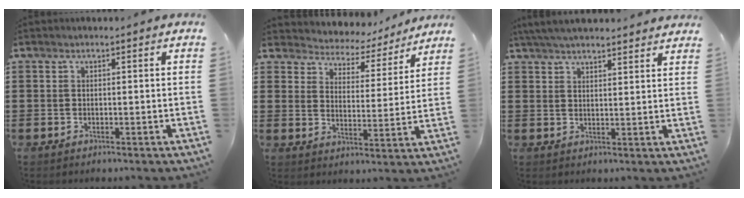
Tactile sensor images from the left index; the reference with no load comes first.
{"total": 3.9, "force": [3.8, 0.7, -0.2], "torque": [-0.024, -0.035, 0.060]}
{"total": 4.3, "force": [4.1, 0.0, 1.2], "torque": [-0.034, -0.011, 0.077]}